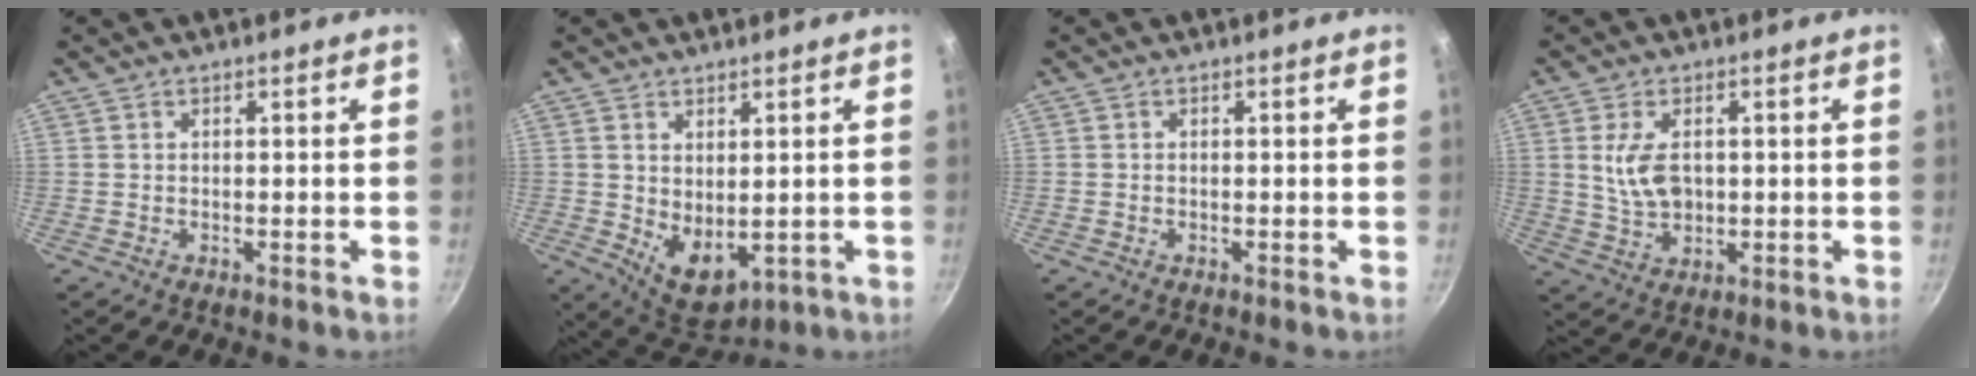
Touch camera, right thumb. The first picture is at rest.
{"total": 7.7, "force": [0.5, 4.8, 6.0], "torque": [-0.070, -0.024, 0.029]}
{"total": 0.0}
{"total": 7.2, "force": [1.0, 4.5, 5.6], "torque": [-0.098, -0.006, 0.022]}